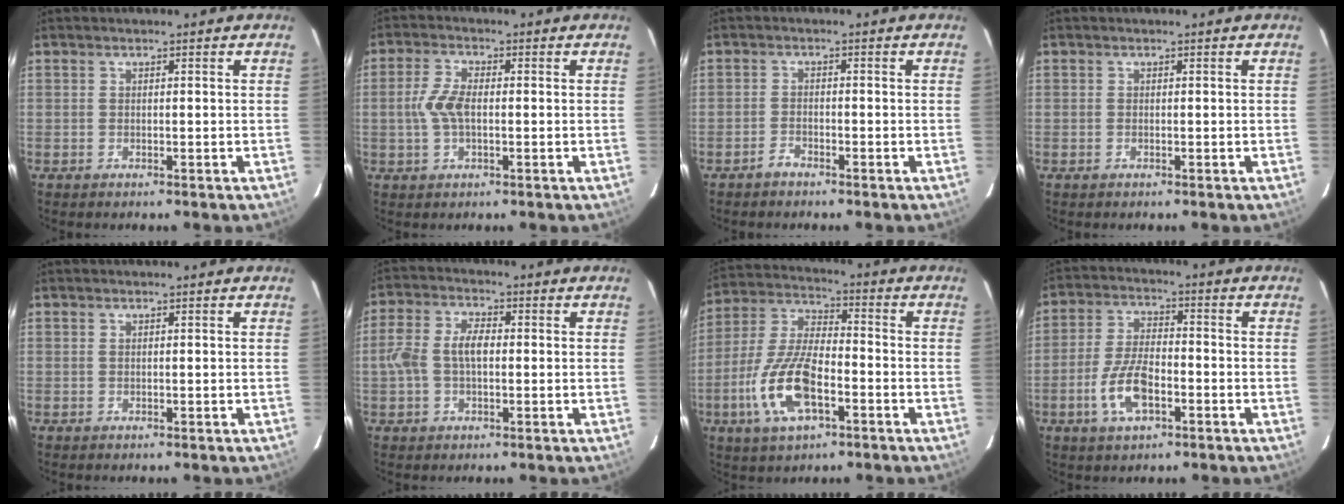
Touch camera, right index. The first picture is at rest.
{"total": 5.2, "force": [-0.5, 2.4, 4.5], "torque": [-0.100, 0.006, -0.008]}
{"total": 1.8, "force": [-1.6, 0.6, 0.6], "torque": [-0.019, 0.003, -0.033]}
{"total": 0.0}
{"total": 0.0}
{"total": 7.0, "force": [-0.2, 3.9, 5.8], "torque": [-0.120, 0.015, -0.006]}
{"total": 14.6, "force": [-5.6, 5.9, 12.2], "torque": [-0.265, -0.006, -0.106]}
{"total": 9.2, "force": [-3.7, 4.0, 7.4], "torque": [-0.157, 0.001, -0.067]}